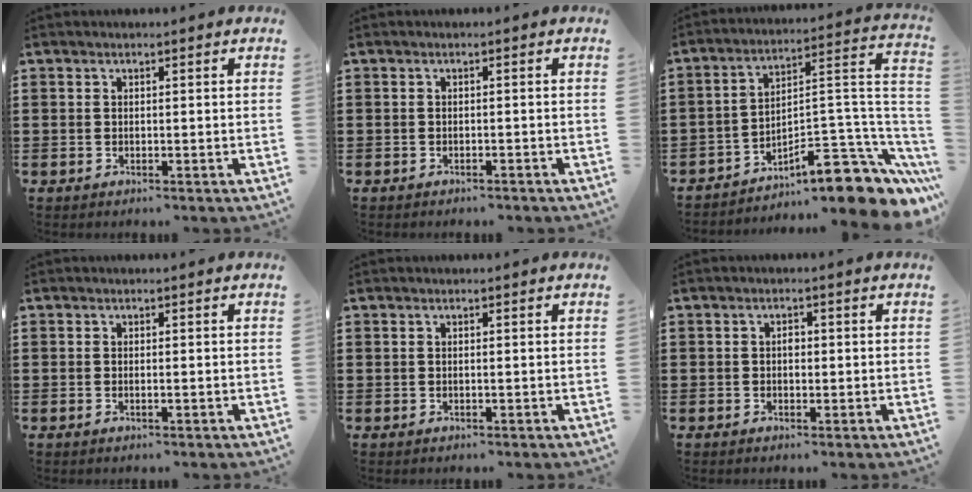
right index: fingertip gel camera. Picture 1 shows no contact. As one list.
[{"total": 0.8, "force": [-0.8, 0.1, 0.1], "torque": [-0.004, -0.001, -0.017]}, {"total": 10.7, "force": [-7.9, 3.3, 6.5], "torque": [-0.074, 0.001, -0.145]}, {"total": 0.5, "force": [-0.2, 0.0, 0.5], "torque": [-0.008, -0.002, -0.003]}, {"total": 0.0}, {"total": 1.4, "force": [-0.1, 0.8, 1.1], "torque": [-0.022, 0.002, -0.003]}]